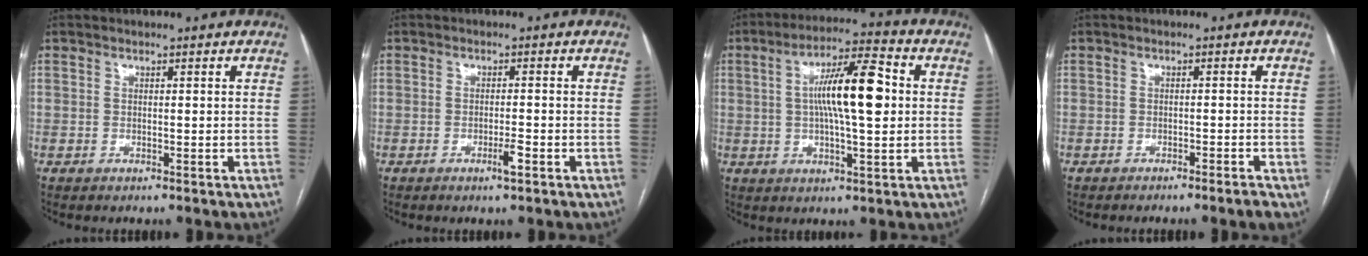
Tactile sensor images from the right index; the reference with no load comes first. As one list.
[{"total": 2.3, "force": [-1.2, 0.0, 1.9], "torque": [-0.033, -0.004, -0.020]}, {"total": 12.5, "force": [1.4, 2.1, 12.2], "torque": [-0.212, 0.021, 0.019]}, {"total": 2.2, "force": [-1.6, 0.1, 1.6], "torque": [-0.022, -0.001, -0.023]}]